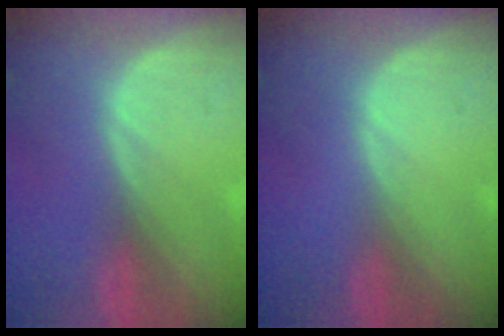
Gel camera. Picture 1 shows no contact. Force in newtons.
{"total": 0.0}